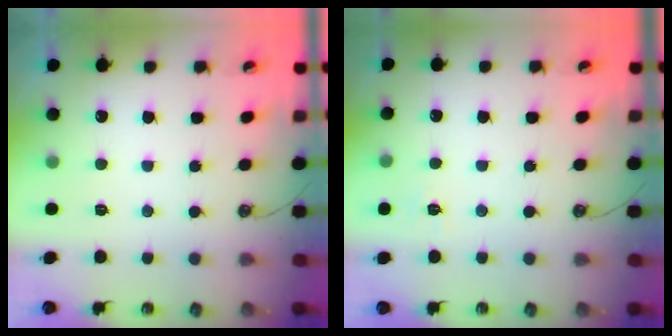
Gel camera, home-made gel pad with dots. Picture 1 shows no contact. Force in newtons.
{"total": 4.1, "press": 4.1, "slide": 0.6}